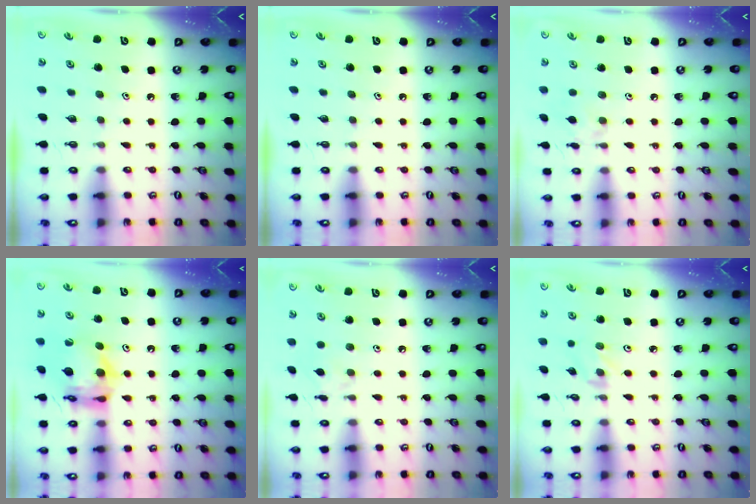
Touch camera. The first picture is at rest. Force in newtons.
{"total": 0.0}
{"total": 3.1, "press": 3.1, "slide": 0.5}
{"total": 13.1, "press": 13.0, "slide": 1.3}
{"total": 2.4, "press": 2.4, "slide": 0.5}
{"total": 1.2, "press": 1.1, "slide": 0.2}